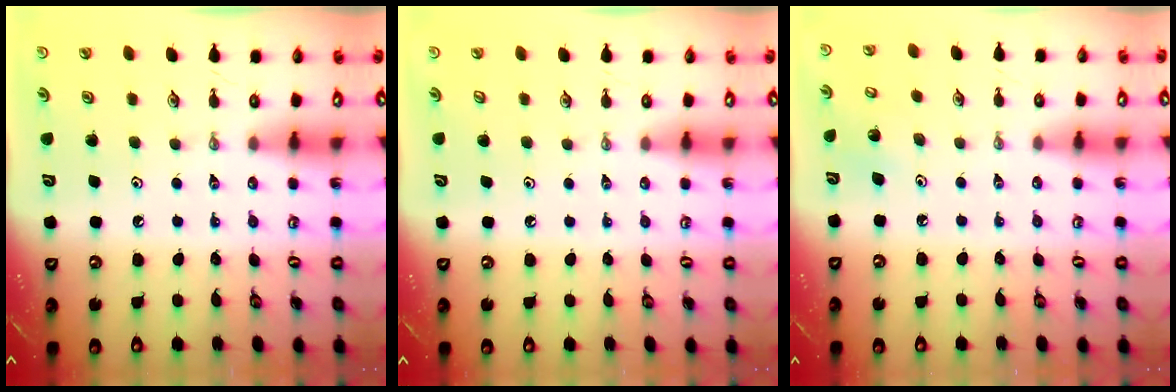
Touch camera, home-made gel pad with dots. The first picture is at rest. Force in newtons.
{"total": 0.7, "press": 0.1, "slide": 0.7}
{"total": 5.1, "press": 5.0, "slide": 0.5}